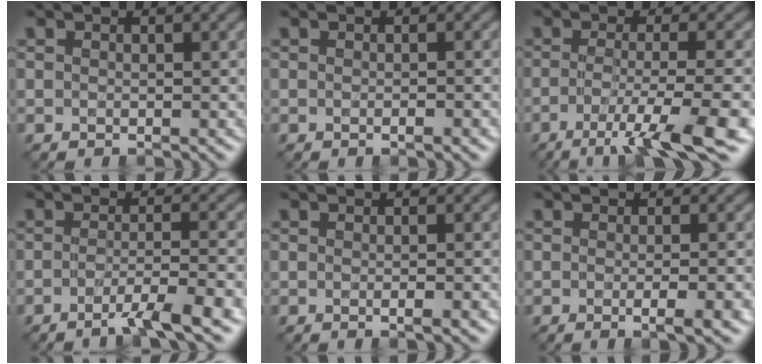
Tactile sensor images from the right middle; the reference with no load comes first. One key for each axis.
{"total": 0.9, "fx": -0.4, "fy": 0.1, "fz": 0.8, "tx": -0.010, "ty": -0.001, "tz": -0.006}
{"total": 8.0, "fx": -3.8, "fy": 1.3, "fz": 6.9, "tx": -0.102, "ty": -0.006, "tz": -0.067}
{"total": 5.2, "fx": -3.0, "fy": 0.7, "fz": 4.1, "tx": -0.056, "ty": 0.003, "tz": -0.057}
{"total": 1.8, "fx": -0.6, "fy": 0.4, "fz": 1.6, "tx": -0.018, "ty": -0.002, "tz": -0.009}
{"total": 3.8, "fx": -1.1, "fy": 1.0, "fz": 3.5, "tx": -0.040, "ty": -0.004, "tz": -0.013}